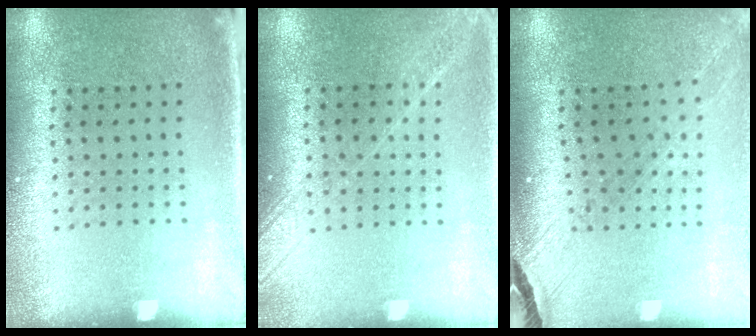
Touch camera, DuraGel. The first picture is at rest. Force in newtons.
{"total": 1.8, "press": 1.5, "slide": 1.0}
{"total": 1.5, "press": 1.5, "slide": 0.4}